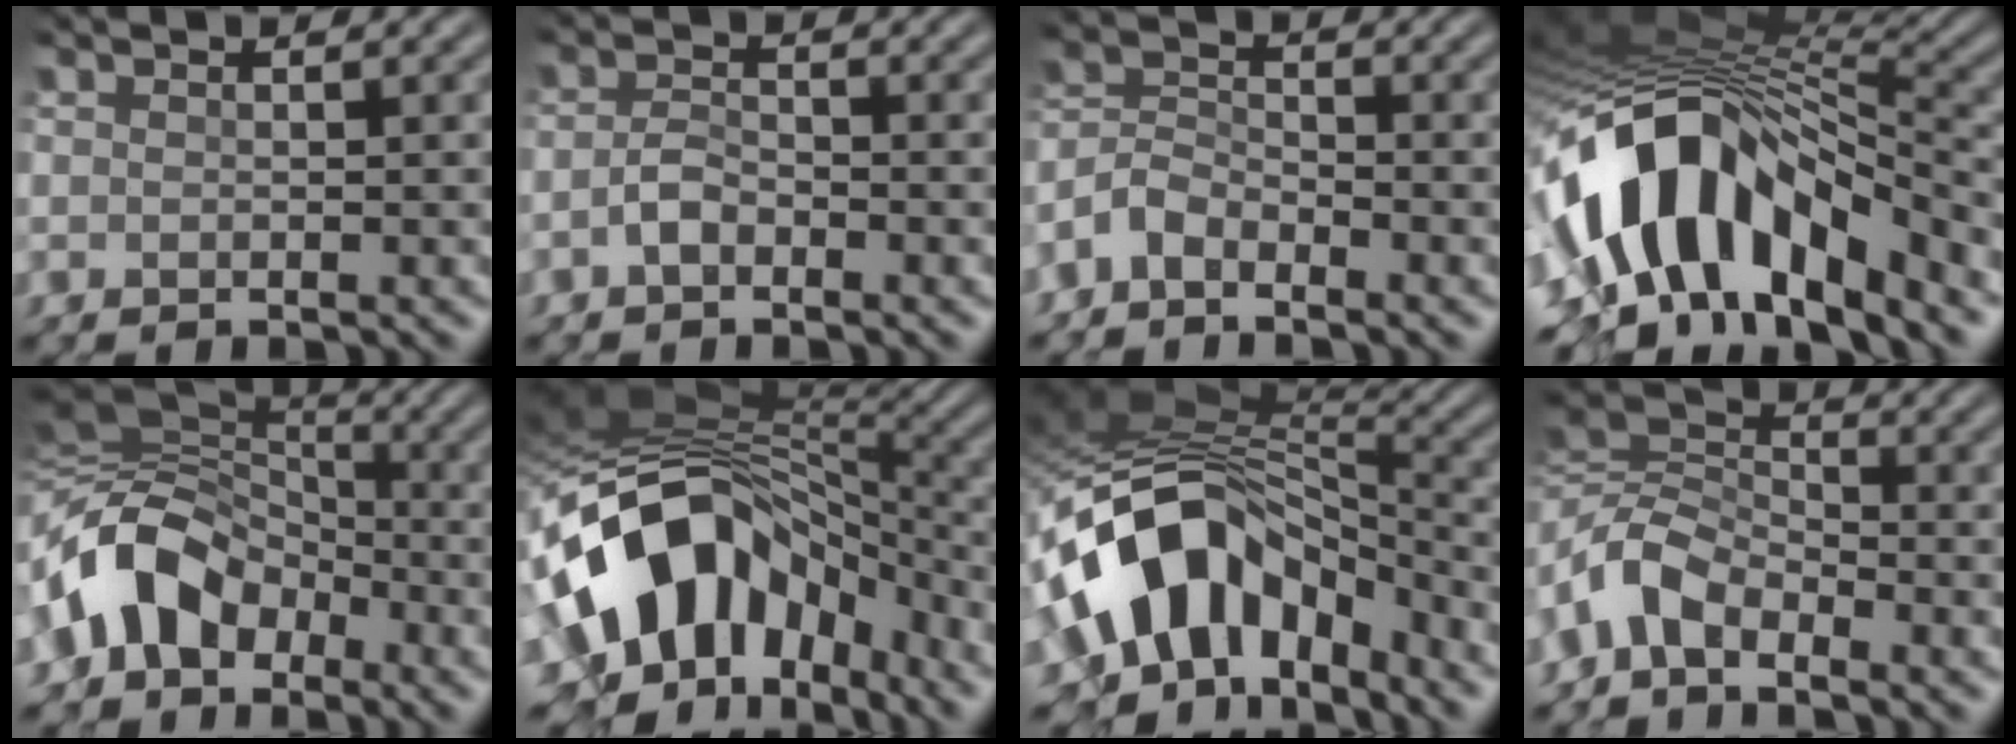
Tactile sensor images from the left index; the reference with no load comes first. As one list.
[{"total": 1.6, "force": [-0.9, 0.7, 1.1], "torque": [-0.027, 0.007, -0.020]}, {"total": 3.2, "force": [-2.5, 1.4, 1.3], "torque": [-0.034, 0.009, -0.063]}, {"total": 12.9, "force": [-5.5, 6.5, 9.7], "torque": [-0.165, 0.016, -0.097]}, {"total": 7.8, "force": [-3.0, 5.6, 4.6], "torque": [-0.077, 0.012, -0.069]}, {"total": 14.0, "force": [-2.6, 9.3, 10.0], "torque": [-0.183, -0.003, -0.046]}, {"total": 11.7, "force": [-4.9, 7.4, 7.7], "torque": [-0.133, 0.020, -0.093]}, {"total": 4.9, "force": [-2.6, 2.9, 3.0], "torque": [-0.065, 0.008, -0.070]}]